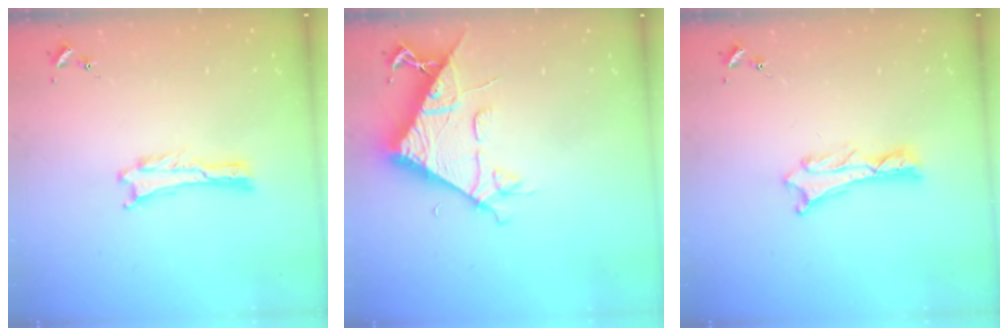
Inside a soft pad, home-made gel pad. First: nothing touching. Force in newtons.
{"total": 8.4, "press": 8.3, "slide": 0.8}
{"total": 1.1, "press": 1.0, "slide": 0.2}